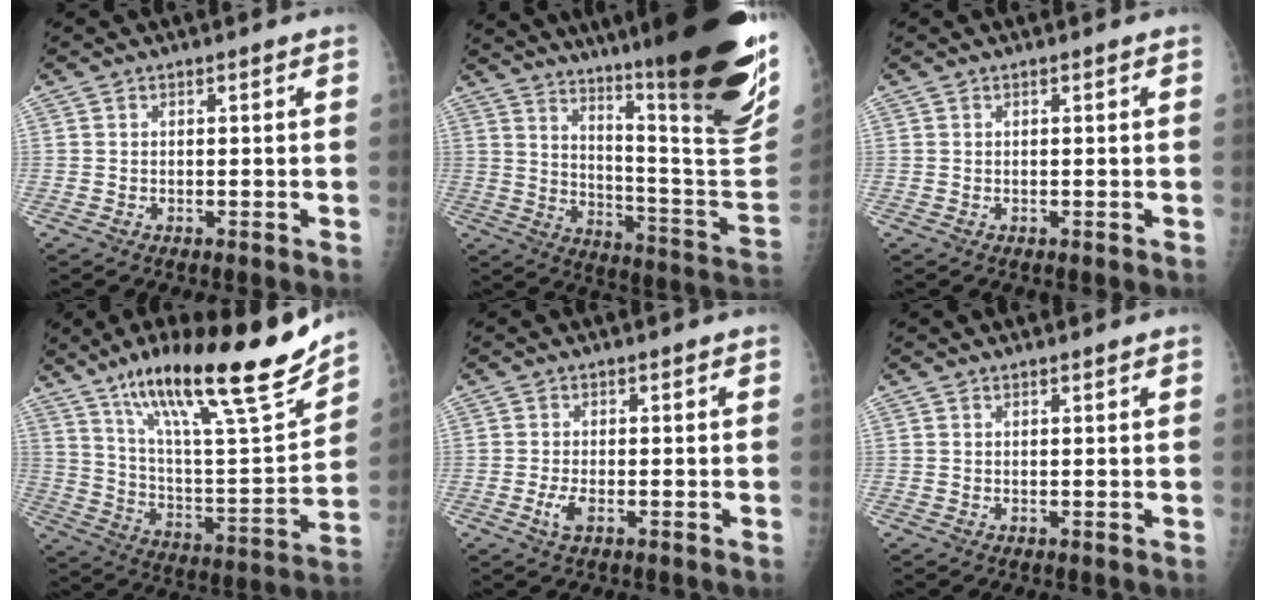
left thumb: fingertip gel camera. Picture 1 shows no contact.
{"total": 32.9, "force": [21.0, 4.3, 25.0], "torque": [-0.290, -0.105, 0.305]}
{"total": 0.0}
{"total": 26.7, "force": [18.2, 5.0, 18.9], "torque": [-0.284, -0.061, 0.309]}
{"total": 2.5, "force": [-0.8, 1.0, 2.1], "torque": [-0.051, -0.004, -0.017]}
{"total": 0.5, "force": [0.5, 0.1, 0.2], "torque": [-0.005, -0.002, 0.007]}